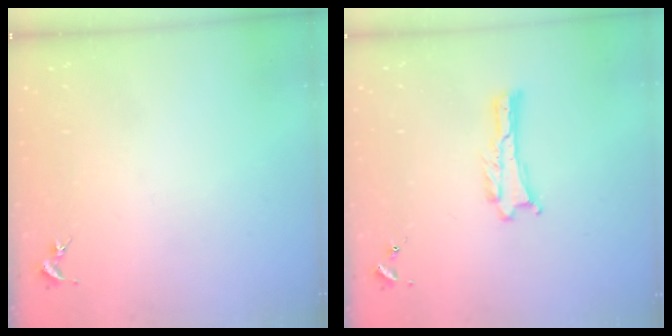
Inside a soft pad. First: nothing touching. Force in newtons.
{"total": 0.0}